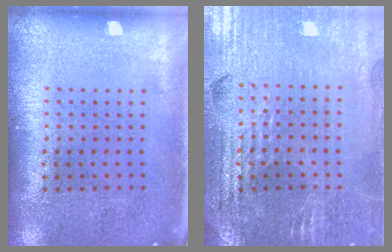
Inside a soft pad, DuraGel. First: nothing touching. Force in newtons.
{"total": 2.9, "press": 2.9, "slide": 0.5}